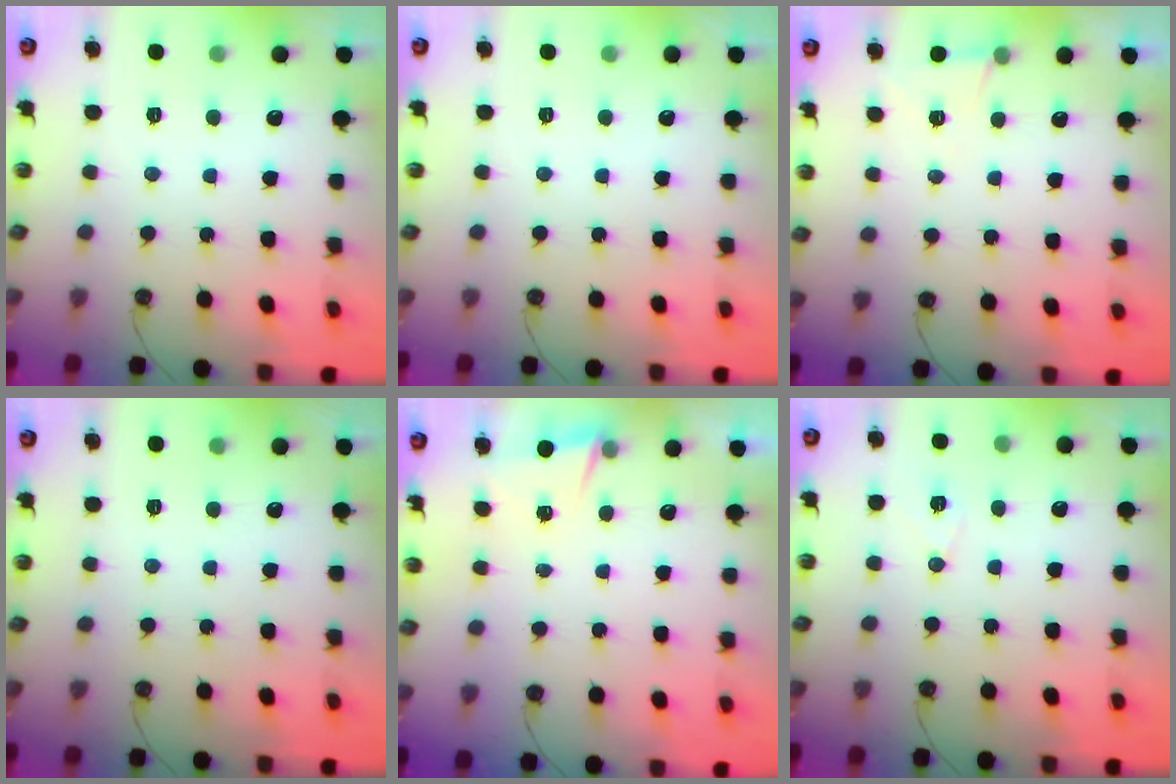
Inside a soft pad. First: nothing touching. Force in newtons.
{"total": 0.0}
{"total": 5.3, "press": 2.8, "slide": 4.5}
{"total": 0.0}
{"total": 2.4, "press": 2.2, "slide": 1.1}
{"total": 6.7, "press": 5.7, "slide": 3.6}